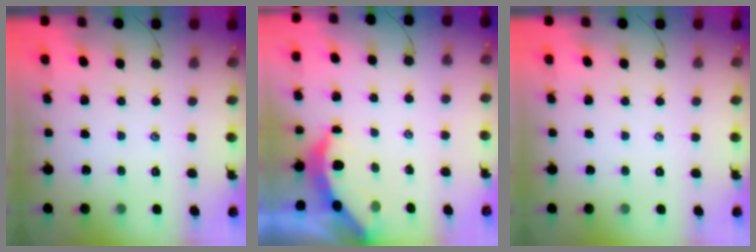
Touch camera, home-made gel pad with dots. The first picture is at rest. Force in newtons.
{"total": 3.7, "press": 3.6, "slide": 0.4}
{"total": 0.0}